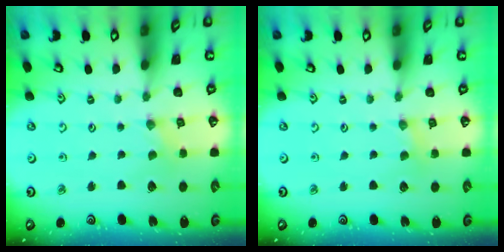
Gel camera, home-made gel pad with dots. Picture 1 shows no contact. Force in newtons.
{"total": 2.3, "press": 2.3, "slide": 0.3}